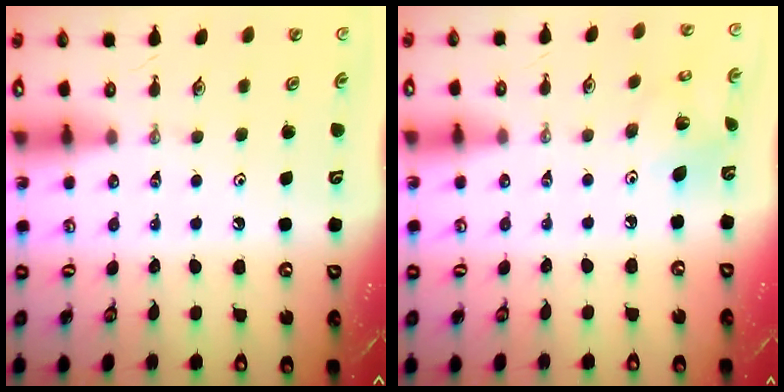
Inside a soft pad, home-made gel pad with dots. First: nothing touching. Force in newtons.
{"total": 6.3, "press": 6.3, "slide": 0.1}